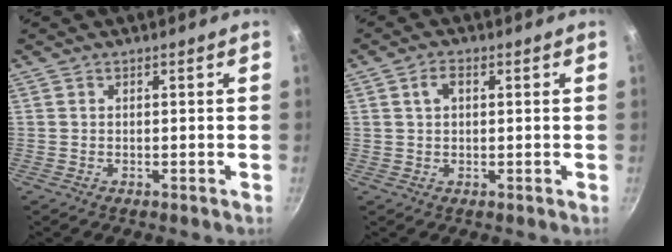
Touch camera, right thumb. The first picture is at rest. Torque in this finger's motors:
{"motor_torque": [0.17, -0.53, -0.26, 0.22, 0.10]}